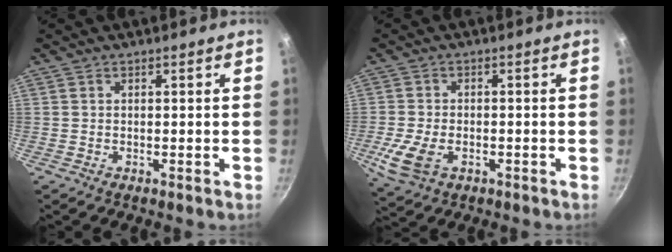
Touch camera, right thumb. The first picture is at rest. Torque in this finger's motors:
{"motor_torque": [0.00, -0.10, -0.15, -0.02, 0.06]}